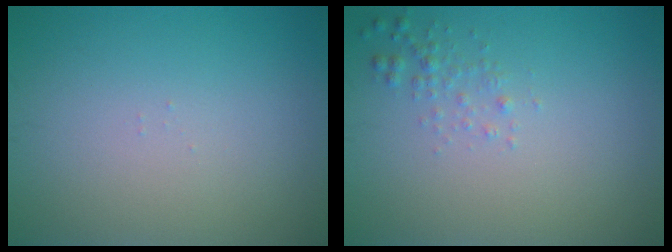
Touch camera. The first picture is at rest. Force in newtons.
{"total": 1.1, "press": 1.1, "slide": 0.1}